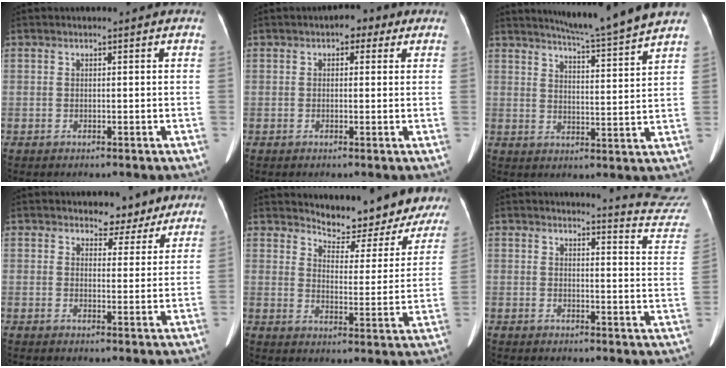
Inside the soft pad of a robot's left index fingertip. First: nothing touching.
{"total": 2.9, "force": [1.2, 1.9, 1.8], "torque": [-0.020, 0.021, 0.014]}
{"total": 10.4, "force": [9.5, -1.6, 3.7], "torque": [-0.069, -0.012, 0.139]}
{"total": 5.0, "force": [4.1, 2.7, 0.4], "torque": [0.003, -0.004, 0.049]}
{"total": 14.7, "force": [14.1, 3.5, 2.3], "torque": [-0.015, -0.039, 0.163]}
{"total": 11.9, "force": [11.8, -1.2, 0.2], "torque": [0.005, -0.115, 0.106]}